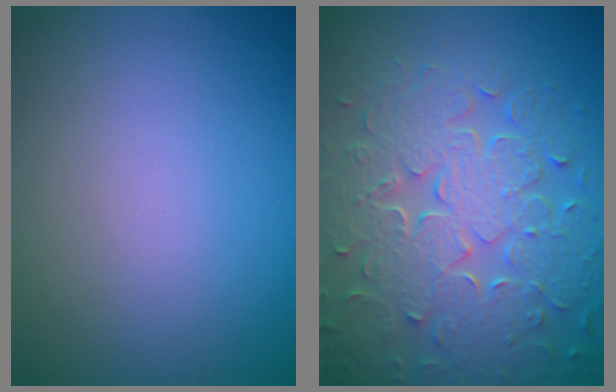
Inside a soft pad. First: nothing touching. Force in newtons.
{"total": 8.7, "press": 6.2, "slide": 6.1}